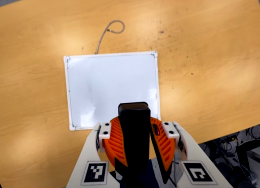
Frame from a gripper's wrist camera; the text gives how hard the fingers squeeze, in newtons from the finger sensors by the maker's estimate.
{"total": 10.3, "left": 10.1, "right": 10.5}